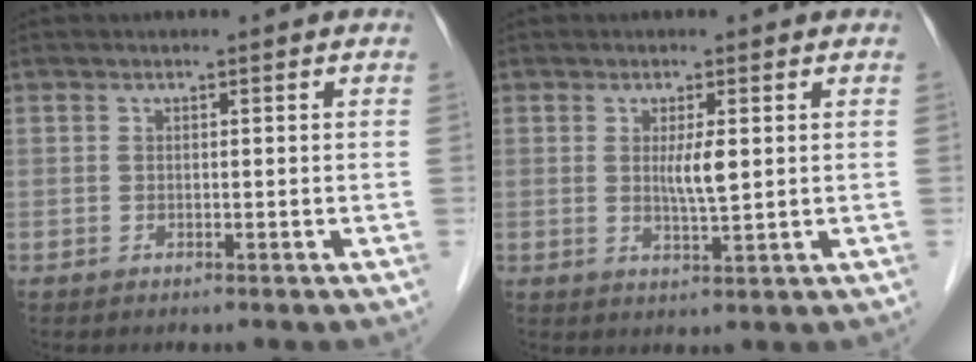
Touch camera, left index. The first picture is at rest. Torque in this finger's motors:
{"motor_torque": [0.45, 0.36, 0.12, 0.03]}